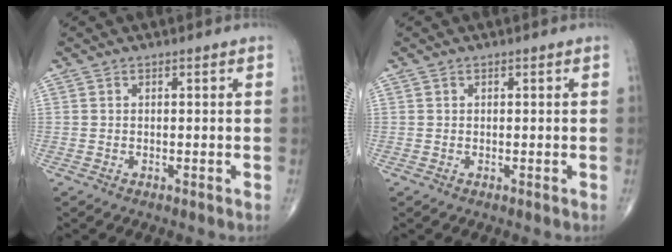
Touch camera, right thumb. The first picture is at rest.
{"total": 0.0}